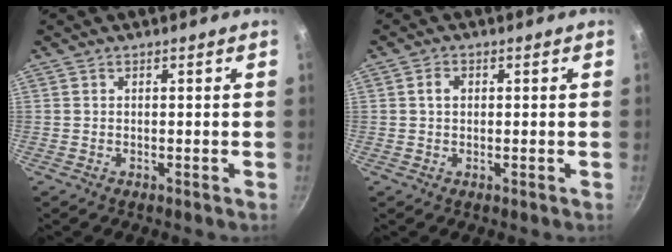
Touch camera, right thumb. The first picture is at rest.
{"total": 2.1, "force": [0.4, 1.6, 1.3], "torque": [-0.016, 0.006, 0.005]}